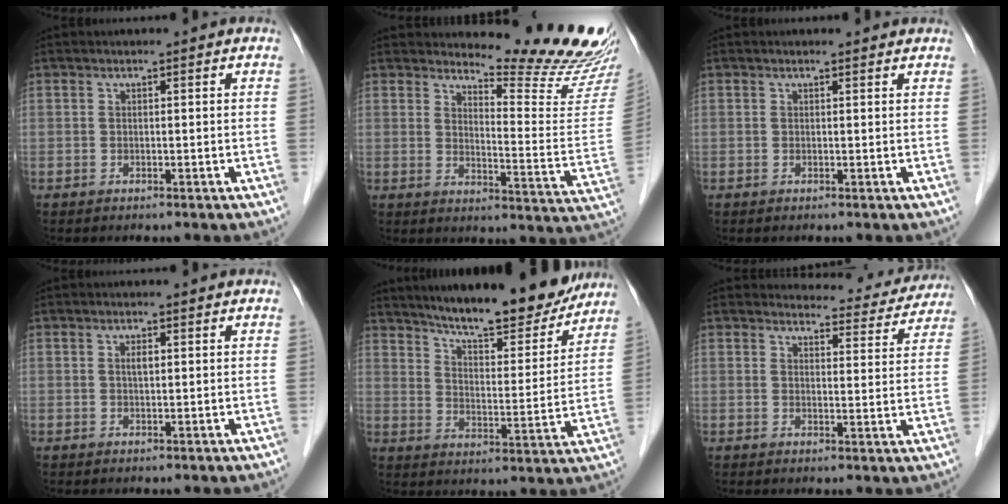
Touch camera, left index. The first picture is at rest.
{"total": 16.3, "force": [15.8, -0.7, 3.7], "torque": [-0.054, -0.133, 0.181]}
{"total": 1.3, "force": [1.2, 0.3, 0.0], "torque": [-0.012, -0.001, 0.012]}
{"total": 1.2, "force": [0.4, 0.4, 1.0], "torque": [-0.020, 0.002, 0.006]}
{"total": 16.9, "force": [14.9, 2.8, 7.4], "torque": [-0.107, -0.017, 0.216]}
{"total": 10.3, "force": [10.0, 2.4, 0.5], "torque": [0.016, -0.020, 0.099]}